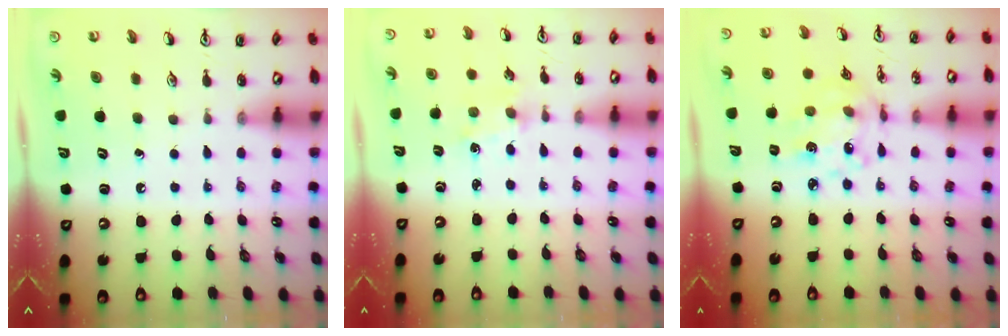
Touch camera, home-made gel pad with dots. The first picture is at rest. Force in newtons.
{"total": 1.0, "press": 0.9, "slide": 0.2}
{"total": 10.3, "press": 9.9, "slide": 3.0}